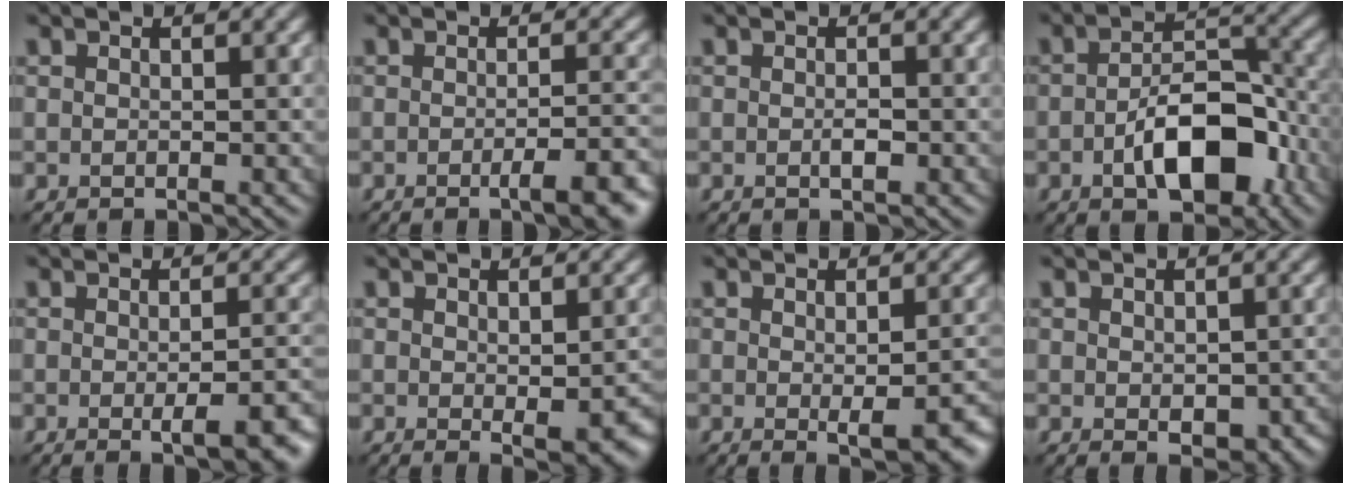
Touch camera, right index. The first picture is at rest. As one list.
[{"total": 5.3, "force": [-2.2, 1.5, 4.6], "torque": [-0.048, 0.000, -0.026]}, {"total": 1.0, "force": [-0.2, 0.3, 0.9], "torque": [-0.018, -0.001, -0.004]}, {"total": 7.7, "force": [-2.7, 3.9, 6.1], "torque": [-0.096, 0.004, -0.043]}, {"total": 5.3, "force": [-1.6, 1.5, 4.8], "torque": [-0.060, -0.008, -0.014]}, {"total": 4.6, "force": [-0.9, 1.7, 4.1], "torque": [-0.047, -0.015, -0.002]}, {"total": 4.7, "force": [-1.0, 1.3, 4.4], "torque": [-0.056, -0.013, -0.006]}, {"total": 3.6, "force": [-0.9, 1.8, 3.0], "torque": [-0.041, -0.012, -0.005]}]